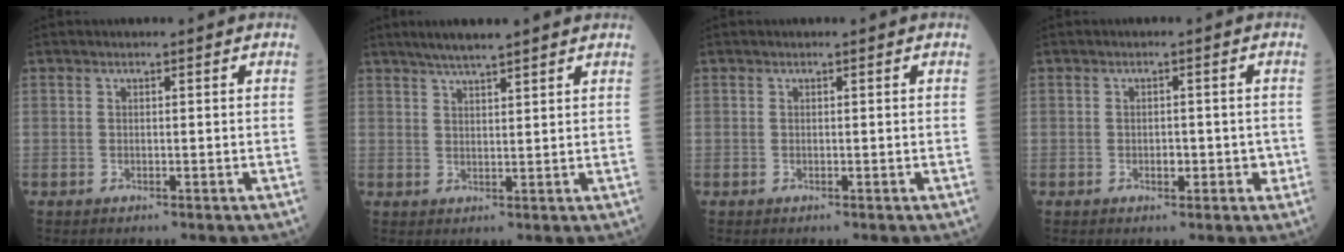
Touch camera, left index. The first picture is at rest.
{"total": 6.0, "force": [5.0, 0.3, 3.4], "torque": [-0.057, 0.025, 0.084]}
{"total": 0.0}
{"total": 2.7, "force": [-0.8, 1.6, 2.0], "torque": [-0.025, 0.006, -0.007]}